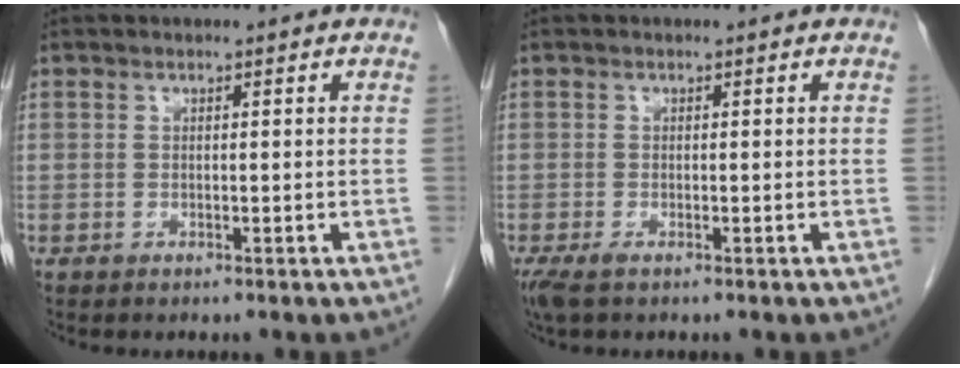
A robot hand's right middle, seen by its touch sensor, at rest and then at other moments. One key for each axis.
{"total": 2.1, "fx": -1.3, "fy": 0.5, "fz": 1.5, "tx": -0.037, "ty": -0.007, "tz": -0.024}